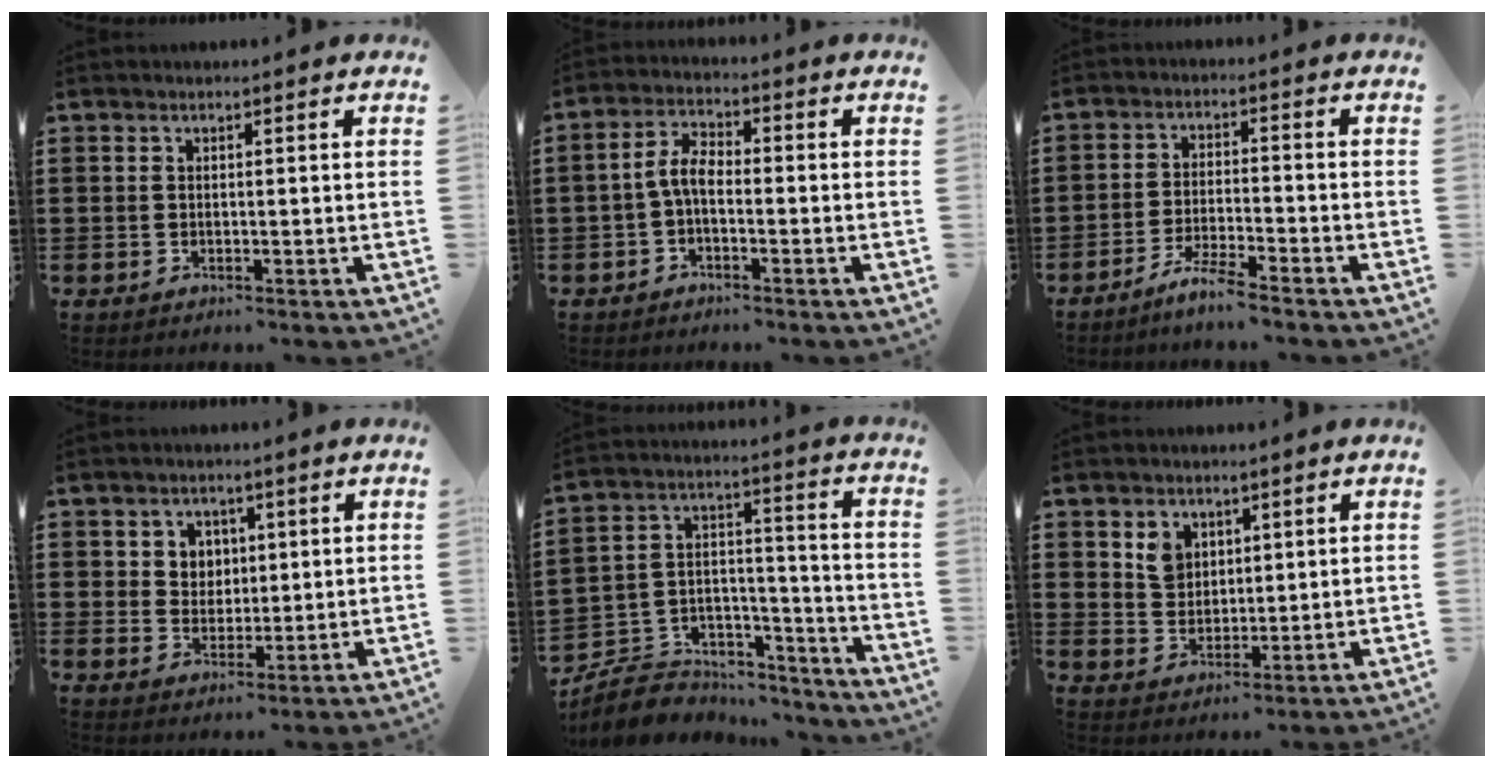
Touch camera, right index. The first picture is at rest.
{"total": 4.2, "force": [-1.2, 1.8, 3.6], "torque": [-0.089, 0.004, -0.030]}
{"total": 4.5, "force": [-4.1, -0.7, 1.7], "torque": [-0.043, -0.010, -0.082]}
{"total": 4.3, "force": [1.7, 3.9, 0.8], "torque": [-0.026, 0.012, 0.029]}
{"total": 7.7, "force": [-6.4, 4.1, 1.6], "torque": [-0.043, 0.010, -0.121]}
{"total": 4.3, "force": [2.3, 3.4, 1.3], "torque": [-0.032, 0.010, 0.042]}